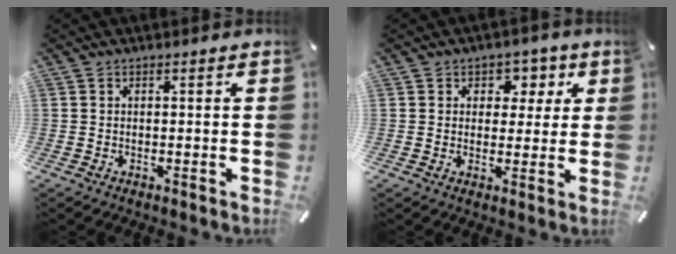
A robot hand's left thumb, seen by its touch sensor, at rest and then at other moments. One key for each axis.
{"total": 5.4, "fx": 1.3, "fy": 4.9, "fz": 1.7, "tx": -0.002, "ty": -0.007, "tz": 0.013}